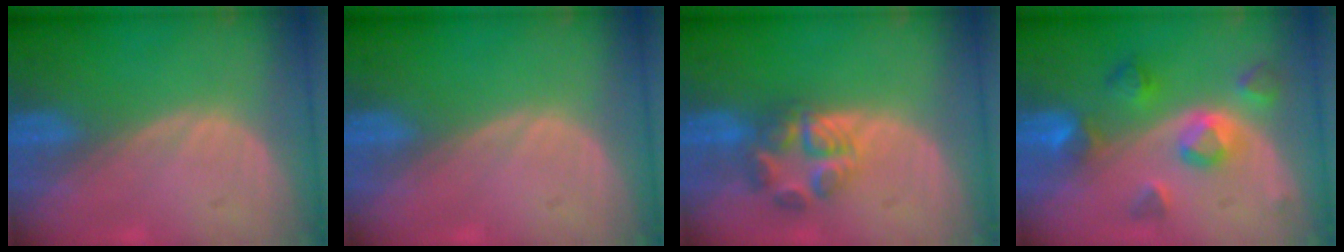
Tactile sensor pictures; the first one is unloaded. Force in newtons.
{"total": 0.0}
{"total": 5.8, "press": 5.8, "slide": 0.8}
{"total": 7.6, "press": 6.8, "slide": 3.4}